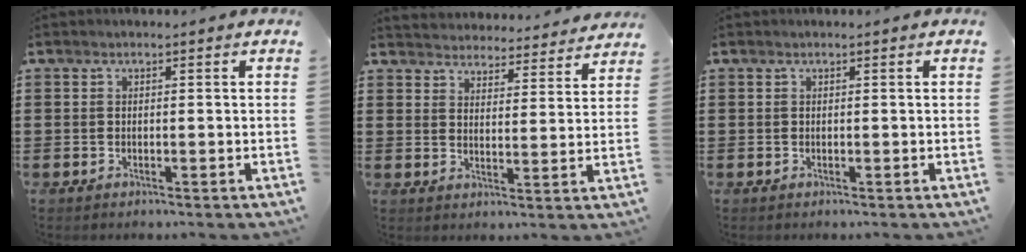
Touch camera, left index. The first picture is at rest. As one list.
[{"total": 4.1, "force": [4.0, 0.1, -0.4], "torque": [-0.005, -0.032, 0.068]}, {"total": 0.0}]